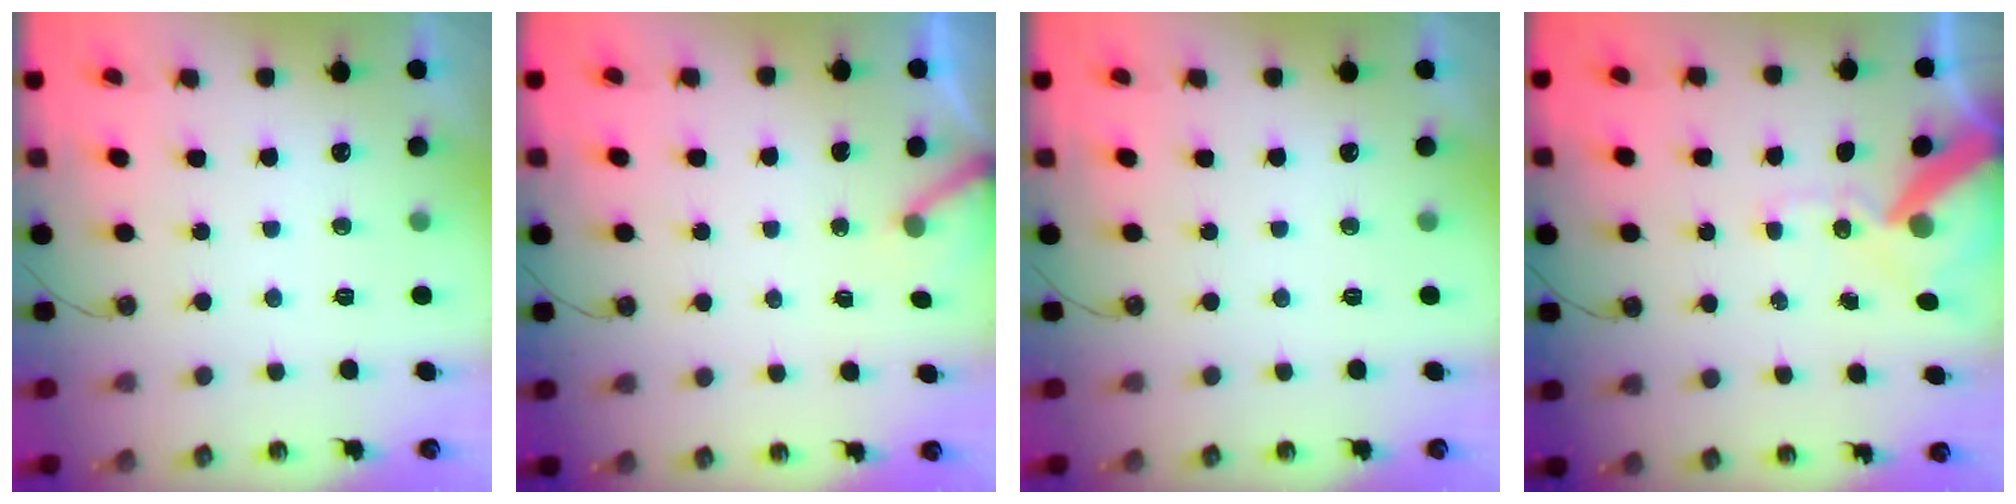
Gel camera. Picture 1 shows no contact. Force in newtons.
{"total": 3.2, "press": 3.2, "slide": 0.1}
{"total": 0.0}
{"total": 13.1, "press": 13.0, "slide": 2.0}